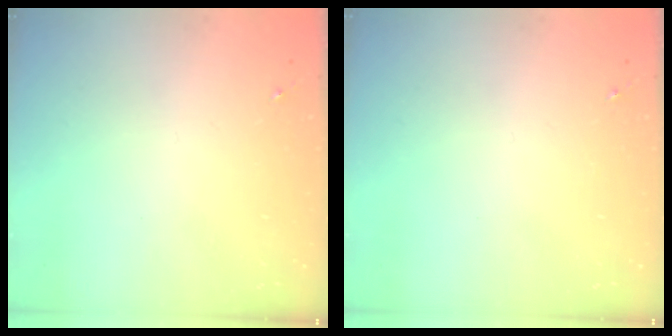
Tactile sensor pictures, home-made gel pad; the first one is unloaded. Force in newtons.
{"total": 0.0}